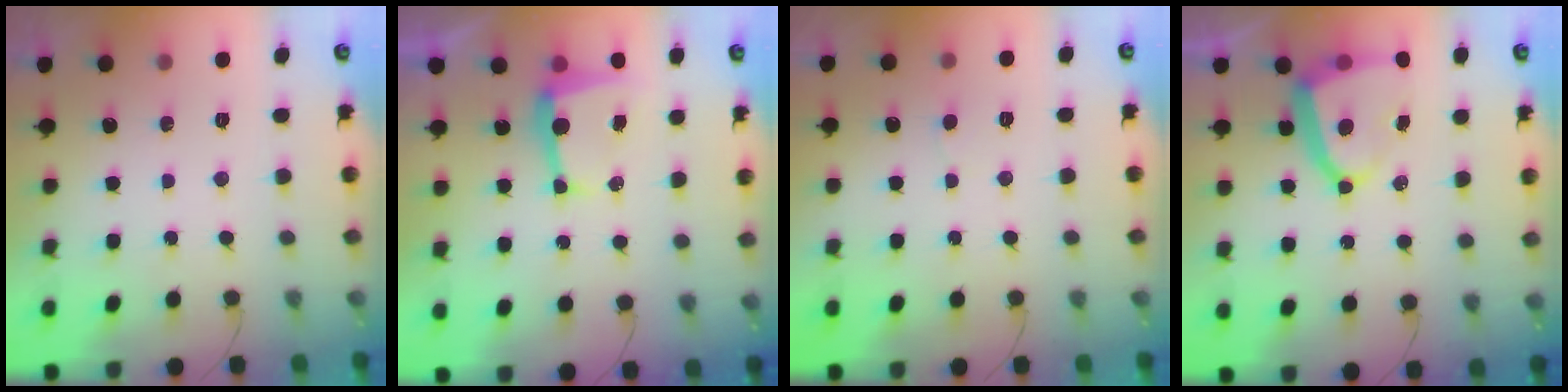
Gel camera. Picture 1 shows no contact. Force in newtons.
{"total": 6.2, "press": 6.2, "slide": 0.4}
{"total": 5.4, "press": 5.4, "slide": 0.5}
{"total": 12.1, "press": 12.0, "slide": 1.5}